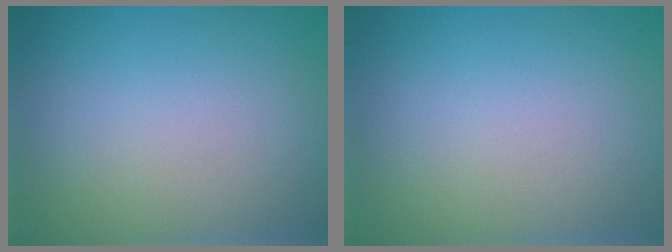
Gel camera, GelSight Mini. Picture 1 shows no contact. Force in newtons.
{"total": 0.0}